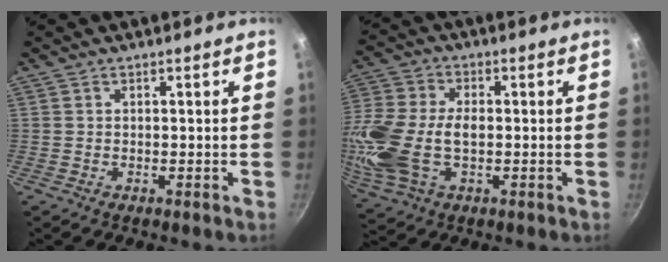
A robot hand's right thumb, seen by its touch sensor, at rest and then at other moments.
{"total": 18.3, "force": [-1.8, 11.0, 14.6], "torque": [-0.328, 0.013, -0.038]}